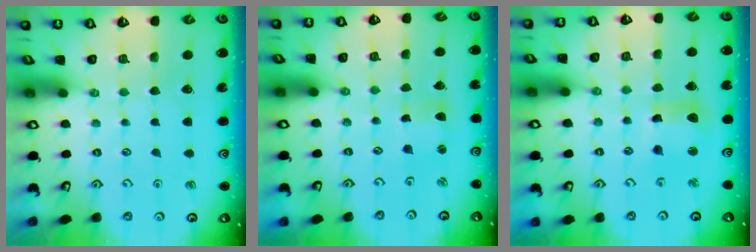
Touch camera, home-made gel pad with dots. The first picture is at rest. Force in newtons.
{"total": 0.7, "press": 0.7, "slide": 0.2}
{"total": 8.3, "press": 8.1, "slide": 1.5}